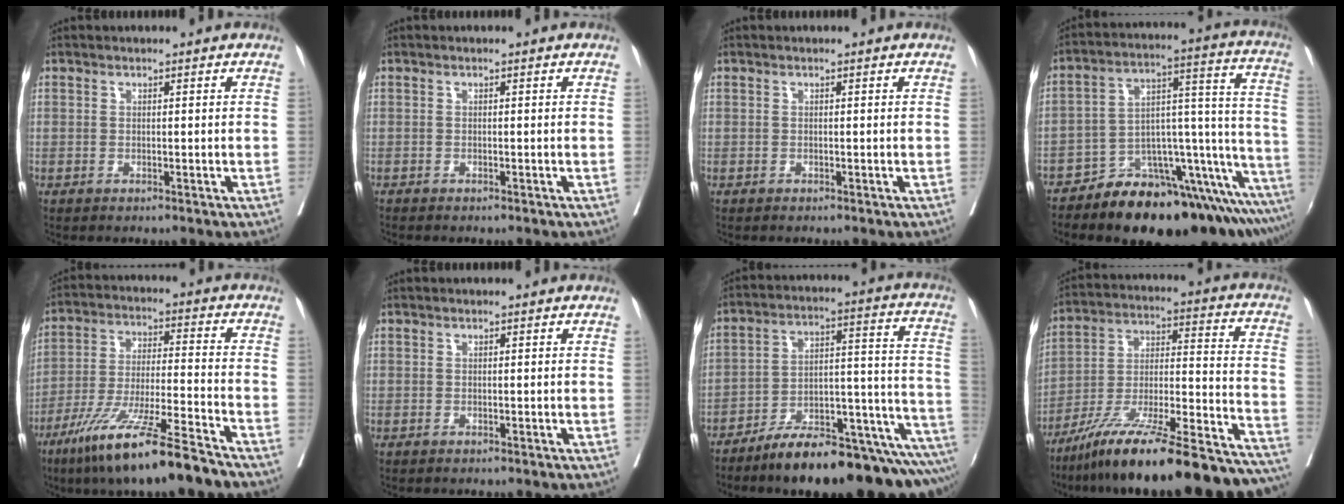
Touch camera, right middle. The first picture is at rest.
{"total": 0.5, "force": [-0.5, 0.0, 0.2], "torque": [-0.004, -0.001, -0.010]}
{"total": 0.0}
{"total": 20.8, "force": [-15.5, 5.1, 12.9], "torque": [-0.086, 0.051, -0.224]}
{"total": 15.5, "force": [-11.0, 0.1, 11.0], "torque": [-0.218, -0.047, -0.197]}
{"total": 0.0}
{"total": 20.6, "force": [-17.1, 3.7, 10.9], "torque": [-0.080, 0.044, -0.254]}
{"total": 29.8, "force": [-24.7, 2.9, 16.5], "torque": [-0.194, -0.005, -0.377]}